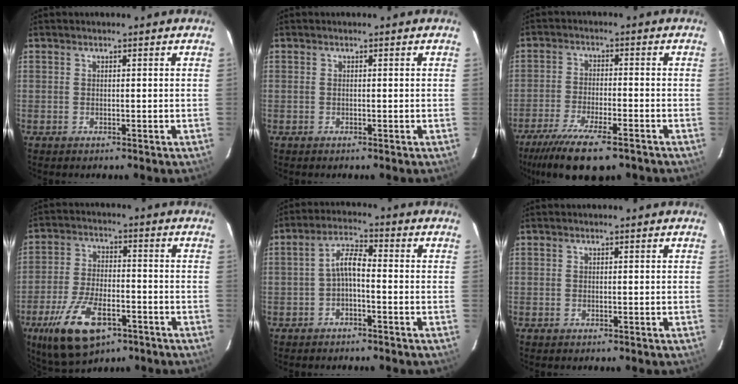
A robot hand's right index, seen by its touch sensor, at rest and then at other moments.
{"total": 0.0}
{"total": 13.7, "force": [-10.2, 3.3, 8.6], "torque": [-0.188, -0.042, -0.177]}
{"total": 15.1, "force": [-8.2, 6.8, 10.7], "torque": [-0.228, -0.027, -0.143]}
{"total": 4.0, "force": [-1.6, 1.2, 3.5], "torque": [-0.074, 0.014, -0.031]}
{"total": 0.0}